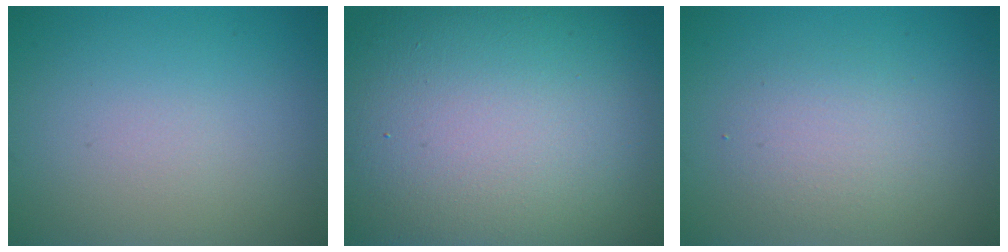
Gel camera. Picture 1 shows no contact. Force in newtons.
{"total": 20.1, "press": 20.0, "slide": 1.2}
{"total": 2.6, "press": 2.6, "slide": 0.1}